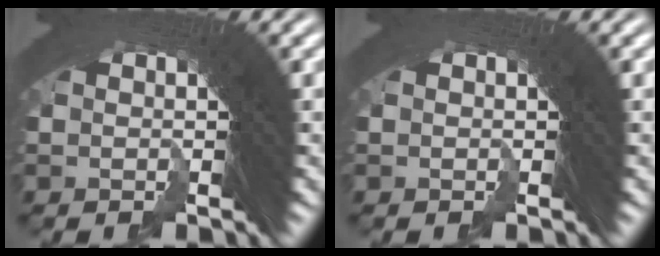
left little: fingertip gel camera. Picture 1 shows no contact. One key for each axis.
{"total": 0.0}